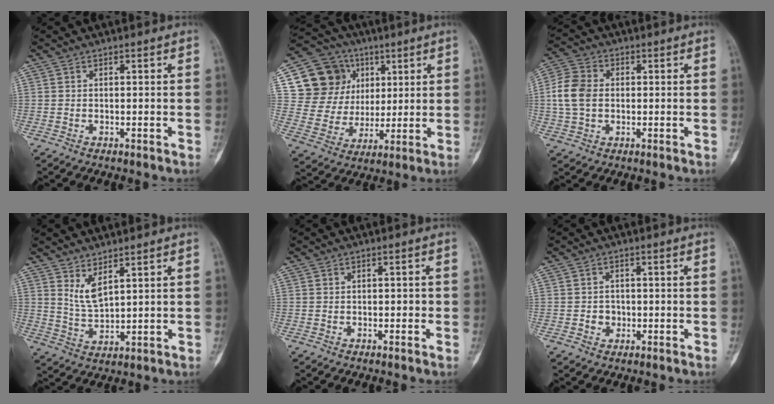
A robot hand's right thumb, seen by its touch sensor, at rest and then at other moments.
{"total": 17.1, "force": [6.2, 14.9, 5.7], "torque": [-0.058, 0.012, 0.125]}
{"total": 8.4, "force": [0.2, 6.3, 5.5], "torque": [-0.104, 0.016, -0.002]}
{"total": 4.8, "force": [3.0, 1.6, 3.3], "torque": [-0.055, -0.036, 0.067]}
{"total": 0.9, "force": [-0.2, 0.7, 0.6], "torque": [-0.001, 0.001, -0.004]}
{"total": 2.4, "force": [-0.5, 2.2, 0.8], "torque": [0.003, 0.008, -0.005]}